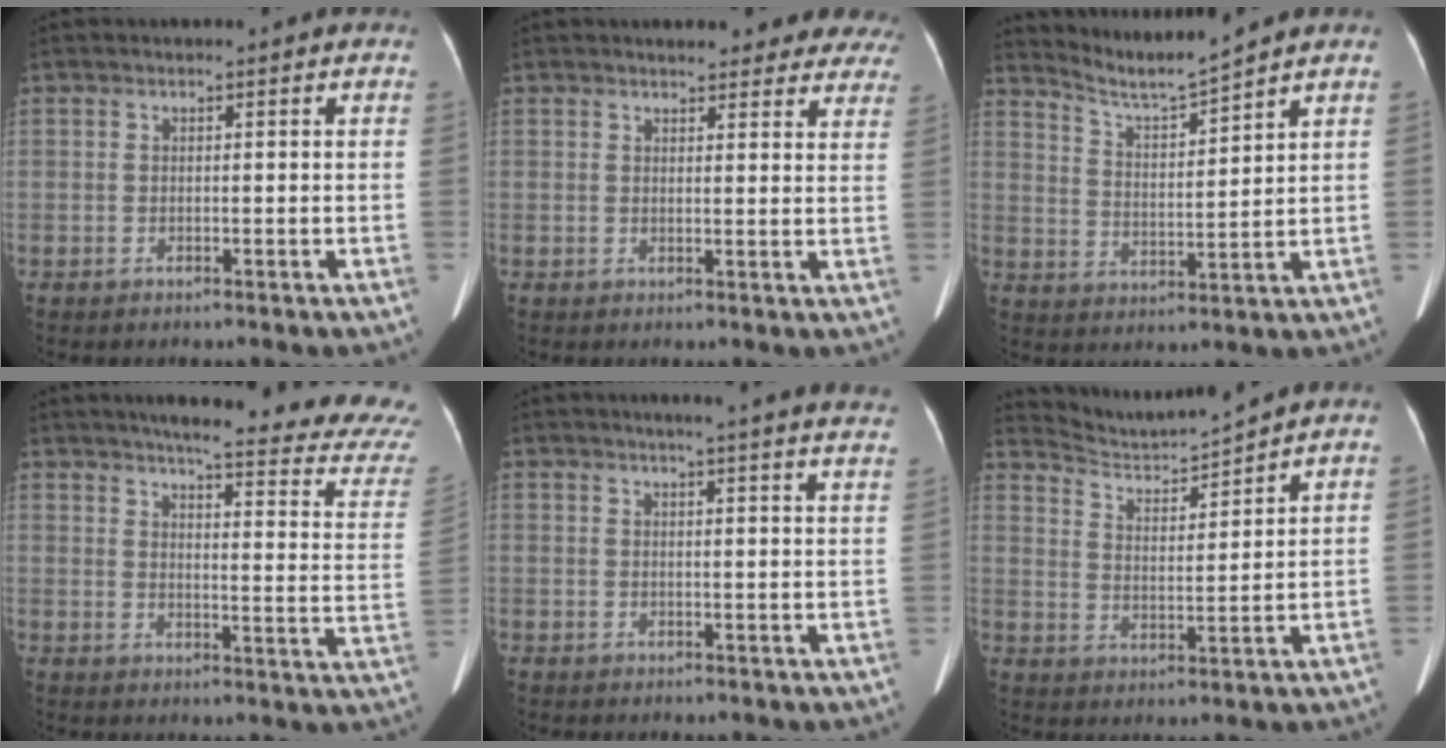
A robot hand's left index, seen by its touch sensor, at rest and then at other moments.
{"total": 13.5, "force": [12.4, 3.6, 4.0], "torque": [-0.008, -0.008, 0.120]}
{"total": 6.3, "force": [6.1, -1.8, 0.6], "torque": [-0.025, -0.013, 0.125]}
{"total": 23.1, "force": [21.2, 0.2, 9.2], "torque": [-0.115, -0.093, 0.237]}
{"total": 14.8, "force": [13.3, -0.2, 6.5], "torque": [-0.084, -0.022, 0.142]}
{"total": 7.1, "force": [7.0, -1.3, -0.1], "torque": [-0.020, -0.003, 0.138]}